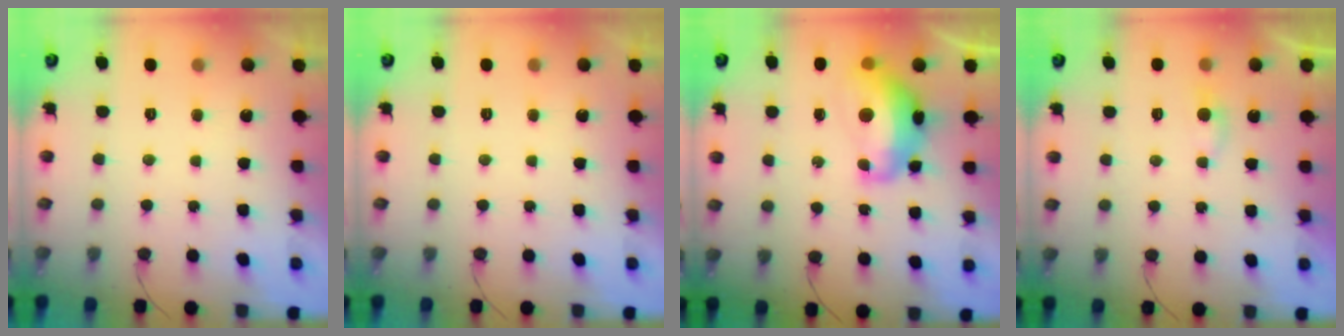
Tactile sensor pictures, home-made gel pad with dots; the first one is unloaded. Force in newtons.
{"total": 0.0}
{"total": 13.7, "press": 13.7, "slide": 1.0}
{"total": 2.3, "press": 2.3, "slide": 0.3}